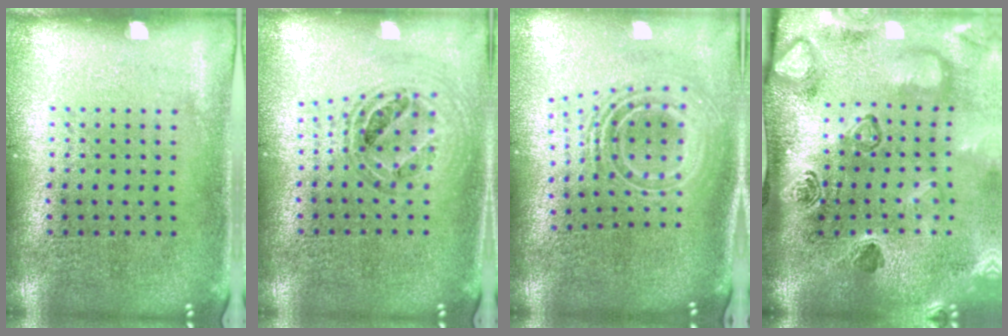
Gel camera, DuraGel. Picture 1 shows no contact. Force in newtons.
{"total": 0.8, "press": 0.8, "slide": 0.1}
{"total": 2.5, "press": 1.7, "slide": 1.8}
{"total": 4.8, "press": 3.3, "slide": 3.4}